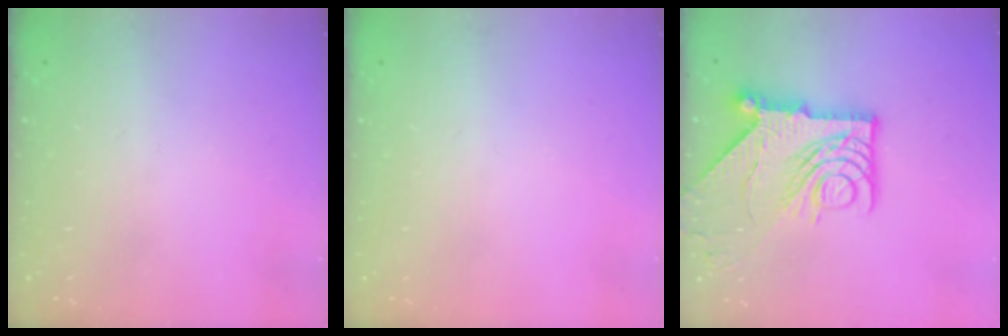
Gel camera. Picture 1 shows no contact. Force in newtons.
{"total": 0.0}
{"total": 15.2, "press": 15.1, "slide": 1.8}